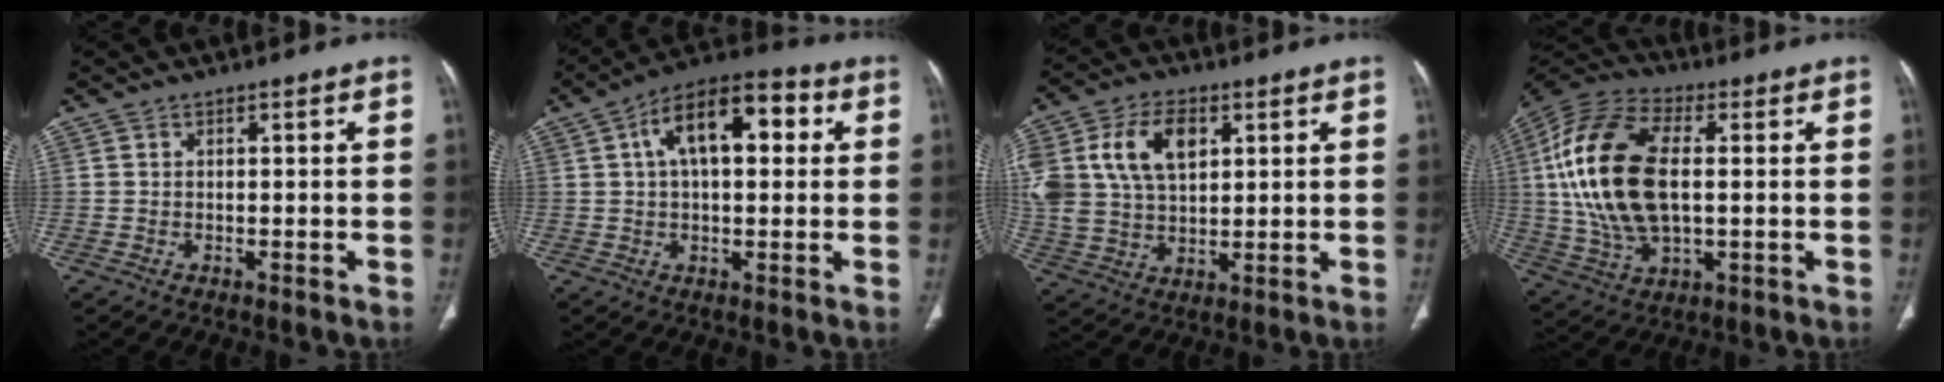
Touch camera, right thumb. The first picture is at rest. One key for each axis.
{"total": 14.2, "fx": 3.7, "fy": 7.1, "fz": 11.7, "tx": -0.169, "ty": 0.026, "tz": 0.051}
{"total": 16.1, "fx": 5.1, "fy": 10.4, "fz": 11.3, "tx": -0.224, "ty": -0.003, "tz": 0.101}
{"total": 21.4, "fx": 1.7, "fy": 11.4, "fz": 18.1, "tx": -0.382, "ty": 0.005, "tz": 0.031}